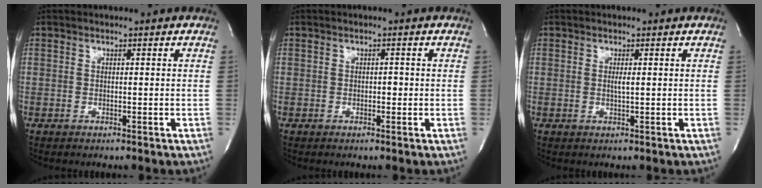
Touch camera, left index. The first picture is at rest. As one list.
[{"total": 0.8, "force": [-0.1, 0.5, 0.6], "torque": [-0.005, 0.003, -0.002]}, {"total": 1.0, "force": [0.1, -0.1, 1.0], "torque": [-0.025, -0.002, 0.003]}]